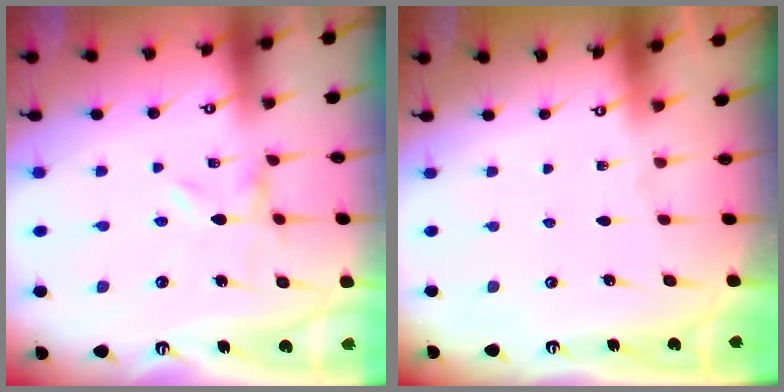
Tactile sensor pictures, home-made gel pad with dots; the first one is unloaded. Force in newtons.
{"total": 0.0}